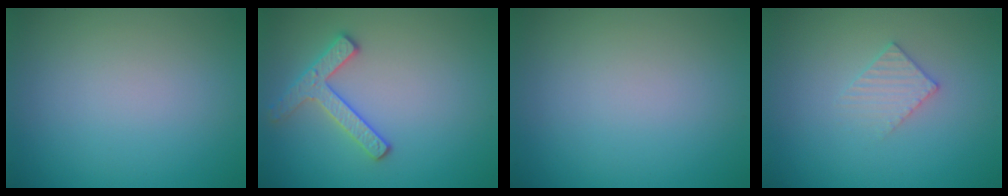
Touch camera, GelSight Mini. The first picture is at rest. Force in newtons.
{"total": 2.5, "press": 2.5, "slide": 0.4}
{"total": 0.0}
{"total": 1.9, "press": 1.9, "slide": 0.2}